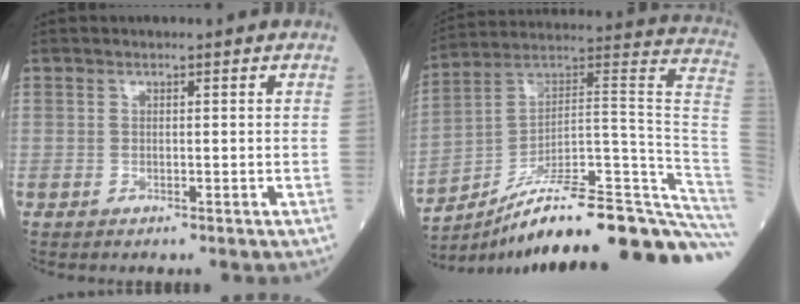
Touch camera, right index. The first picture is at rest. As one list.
[{"total": 29.2, "force": [-22.5, 1.3, 18.5], "torque": [-0.146, 0.034, -0.329]}]